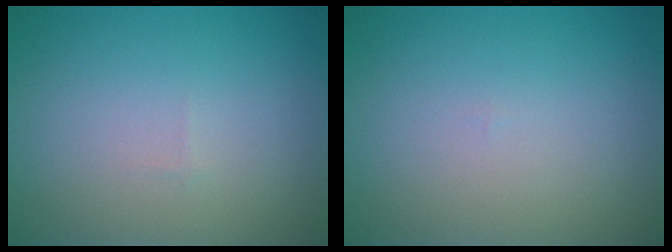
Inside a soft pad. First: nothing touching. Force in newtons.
{"total": 0.0}